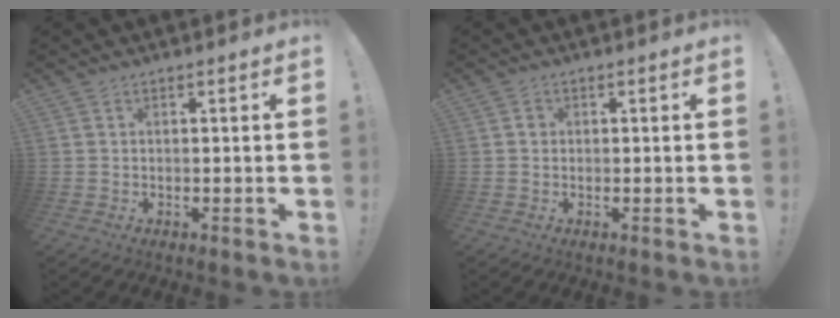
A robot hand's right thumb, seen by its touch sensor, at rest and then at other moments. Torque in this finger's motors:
{"motor_torque": [0.33, 0.29, 0.21, -0.09, -0.03]}